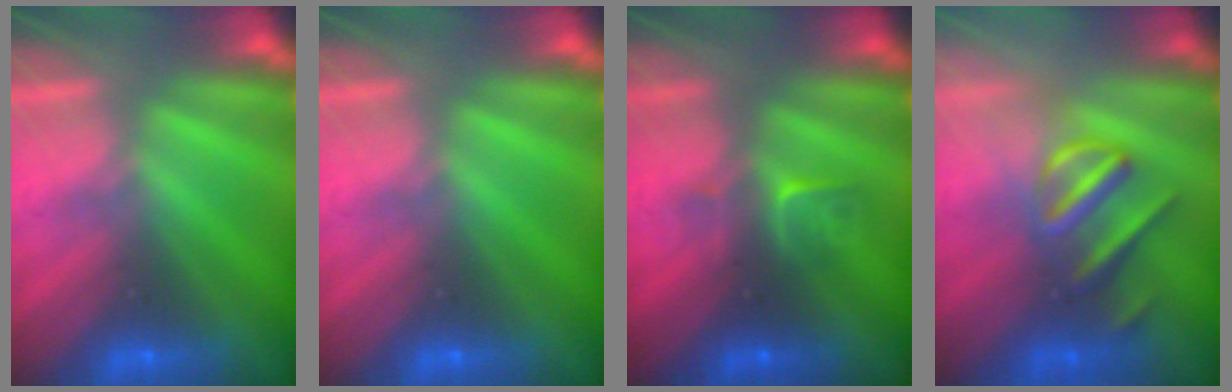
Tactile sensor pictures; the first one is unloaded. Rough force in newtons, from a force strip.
{"total": 0.0}
{"total": 2.8}
{"total": 3.0}